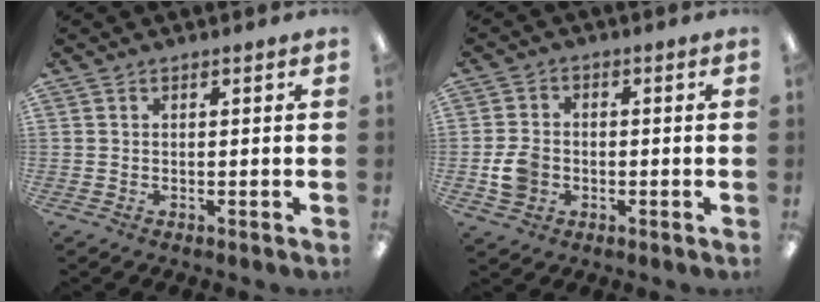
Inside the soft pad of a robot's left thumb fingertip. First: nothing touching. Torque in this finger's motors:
{"motor_torque": [-0.24, 0.44, 0.25, -0.21, 0.05]}